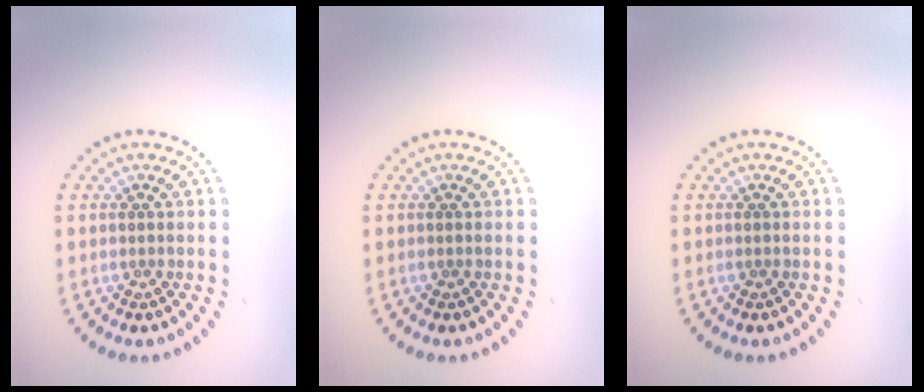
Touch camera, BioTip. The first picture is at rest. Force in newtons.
{"total": 0.0}
{"total": 0.0}